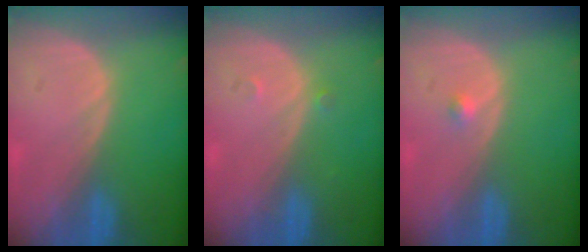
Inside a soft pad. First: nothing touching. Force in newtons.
{"total": 0.9, "press": 0.7, "slide": 0.5}
{"total": 0.9, "press": 0.7, "slide": 0.6}